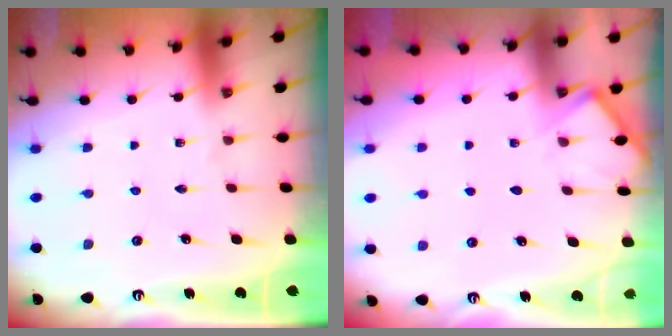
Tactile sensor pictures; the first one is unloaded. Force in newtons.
{"total": 5.5, "press": 5.5, "slide": 0.4}